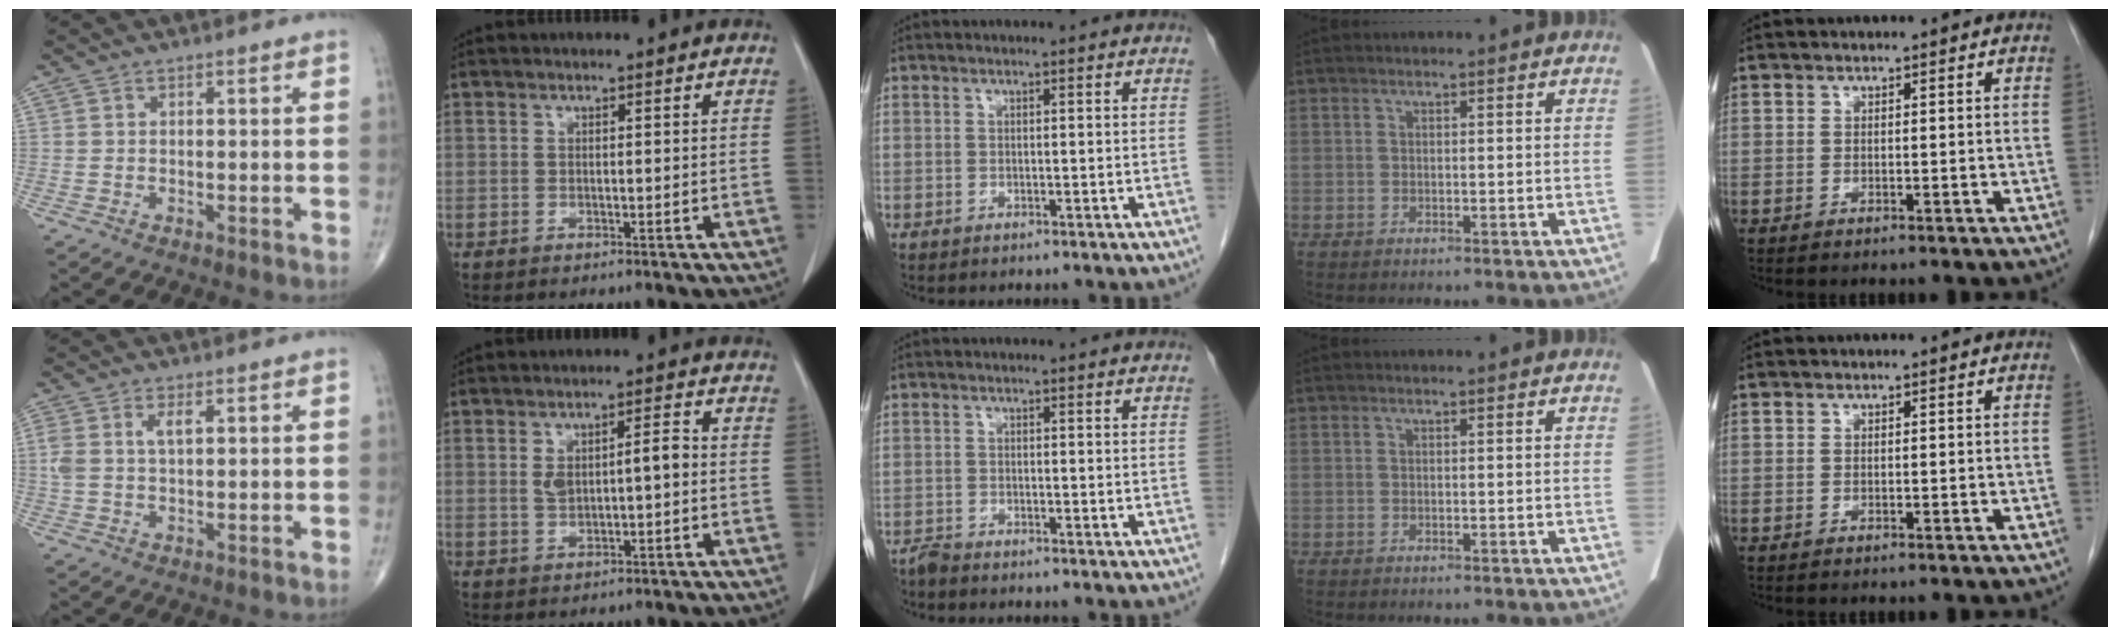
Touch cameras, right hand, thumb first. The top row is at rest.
{"thumb": {"total": 4.0, "force": [1.3, 1.9, 3.3], "torque": [-0.075, 0.009, 0.029]}, "index": {"total": 5.0, "force": [0.2, 1.6, 4.7], "torque": [-0.088, 0.017, 0.010]}, "middle": {"total": 1.3, "force": [-1.3, 0.0, 0.0], "torque": [-0.003, -0.003, -0.025]}}